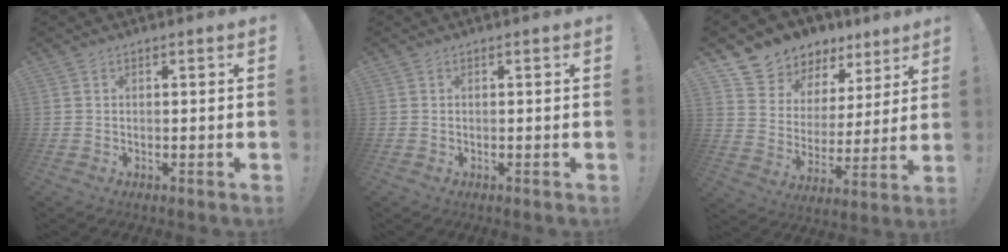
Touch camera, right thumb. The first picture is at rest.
{"total": 0.0}
{"total": 9.5, "force": [7.6, 5.5, 0.9], "torque": [-0.026, -0.069, 0.144]}